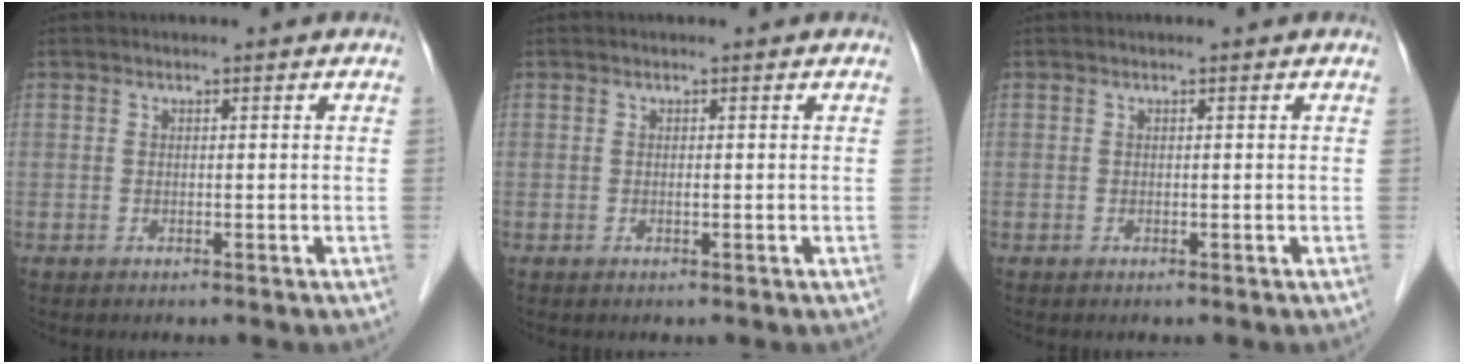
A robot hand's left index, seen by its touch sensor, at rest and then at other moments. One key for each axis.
{"total": 0.0}
{"total": 0.0}